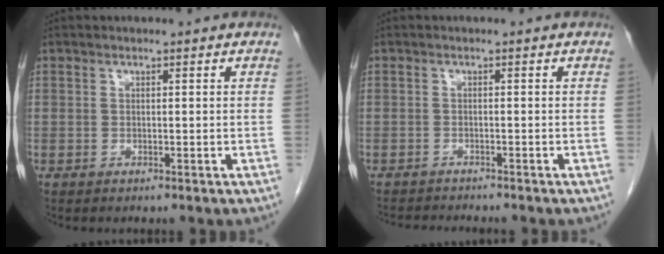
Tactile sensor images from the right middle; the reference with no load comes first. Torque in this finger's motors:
{"motor_torque": [0.06, -0.06, 0.01, 0.01]}